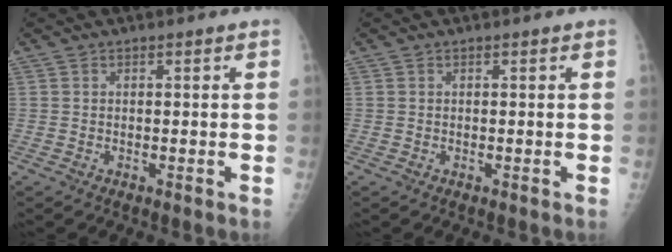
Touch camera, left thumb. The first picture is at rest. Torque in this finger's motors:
{"motor_torque": [0.04, 0.00, 0.00, 0.00, 0.00]}